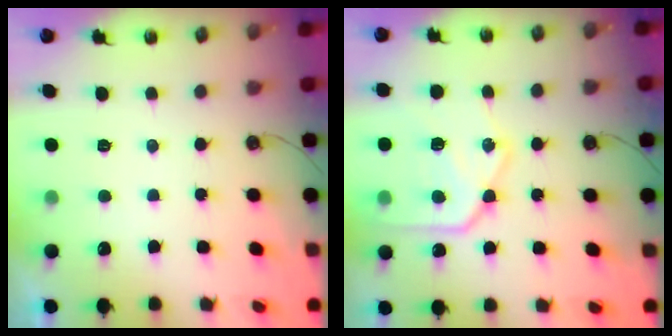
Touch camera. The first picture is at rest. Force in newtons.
{"total": 18.3, "press": 18.3, "slide": 1.4}